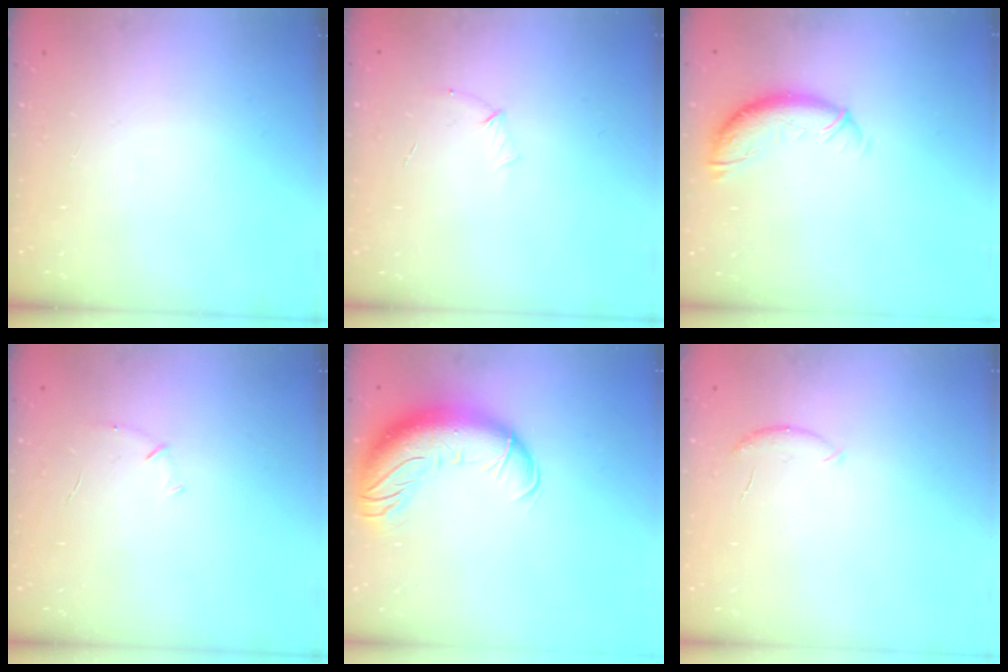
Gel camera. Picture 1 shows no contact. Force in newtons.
{"total": 4.9, "press": 4.7, "slide": 1.2}
{"total": 10.3, "press": 10.3, "slide": 0.8}
{"total": 4.3, "press": 4.2, "slide": 1.1}
{"total": 16.7, "press": 16.2, "slide": 4.0}
{"total": 6.2, "press": 6.1, "slide": 0.9}